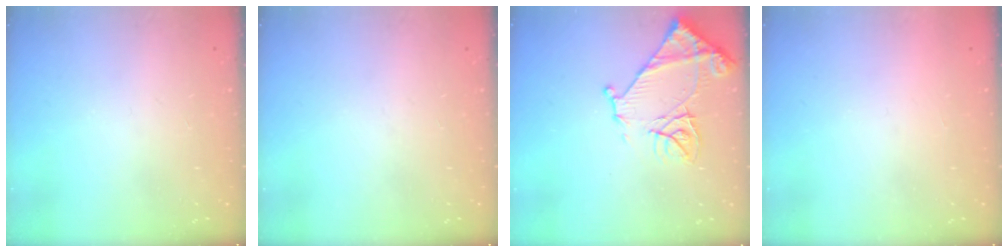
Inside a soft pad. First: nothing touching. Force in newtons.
{"total": 0.0}
{"total": 13.0, "press": 13.0, "slide": 1.3}
{"total": 1.5, "press": 1.5, "slide": 0.1}